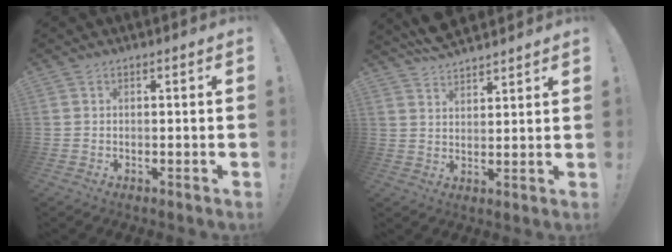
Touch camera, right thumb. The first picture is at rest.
{"total": 5.9, "force": [5.5, 1.5, 1.2], "torque": [-0.028, -0.035, 0.104]}